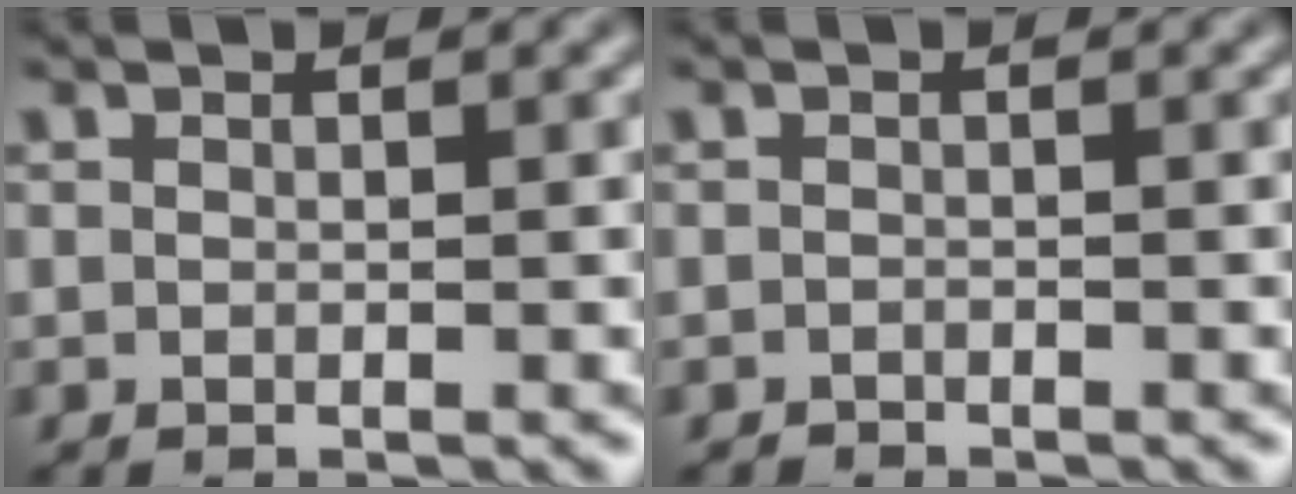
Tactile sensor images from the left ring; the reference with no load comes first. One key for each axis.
{"total": 0.5, "fx": -0.5, "fy": 0.1, "fz": -0.1, "tx": 0.003, "ty": 0.001, "tz": -0.010}